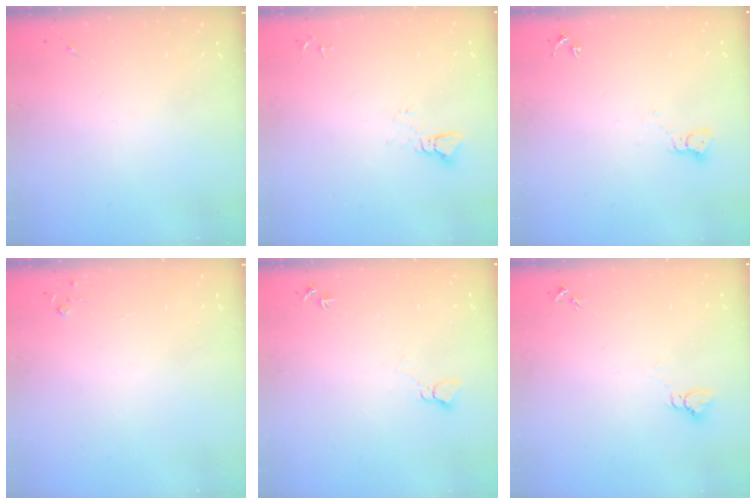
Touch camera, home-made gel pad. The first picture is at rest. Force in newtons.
{"total": 2.4, "press": 2.4, "slide": 0.1}
{"total": 3.3, "press": 3.3, "slide": 0.1}
{"total": 2.7, "press": 2.7, "slide": 0.3}
{"total": 4.6, "press": 4.6, "slide": 0.5}
{"total": 3.2, "press": 3.2, "slide": 0.1}